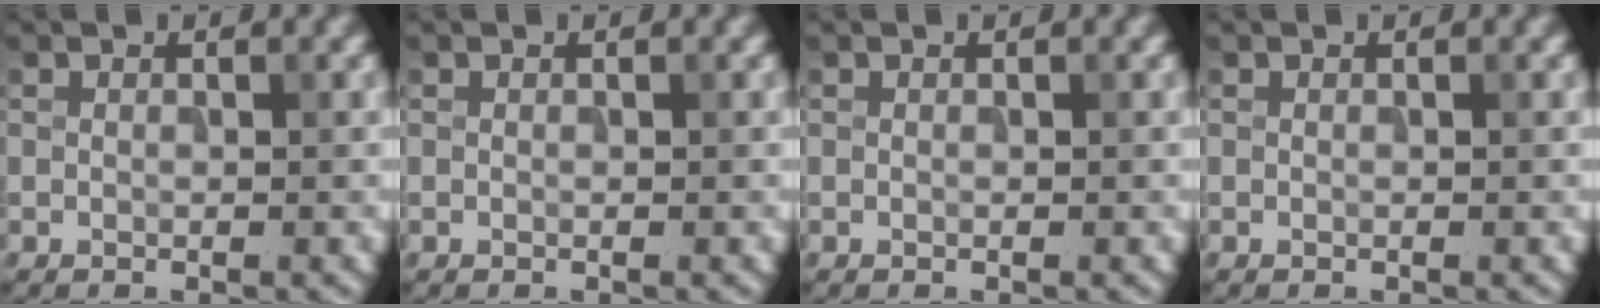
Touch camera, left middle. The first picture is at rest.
{"total": 0.0}
{"total": 0.0}
{"total": 0.0}